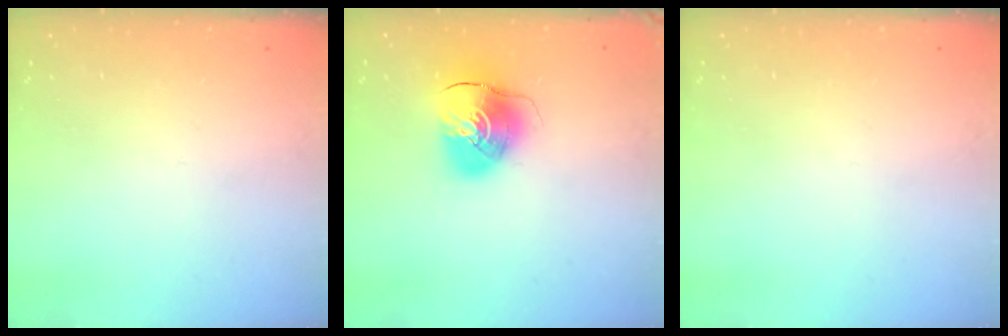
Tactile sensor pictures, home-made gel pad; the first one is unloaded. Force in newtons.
{"total": 11.3, "press": 11.2, "slide": 1.4}
{"total": 0.0}